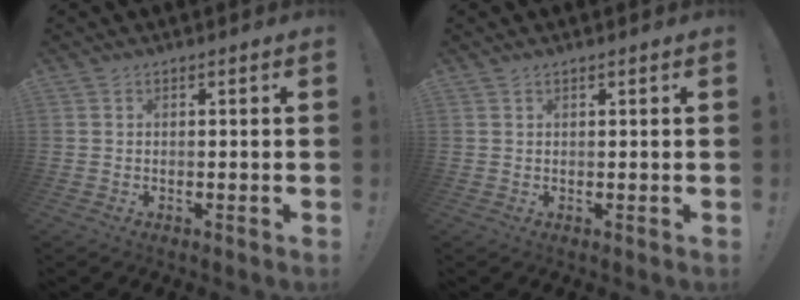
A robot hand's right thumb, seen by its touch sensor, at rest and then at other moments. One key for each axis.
{"total": 0.5, "fx": 0.5, "fy": 0.0, "fz": 0.2, "tx": 0.000, "ty": -0.002, "tz": 0.009}